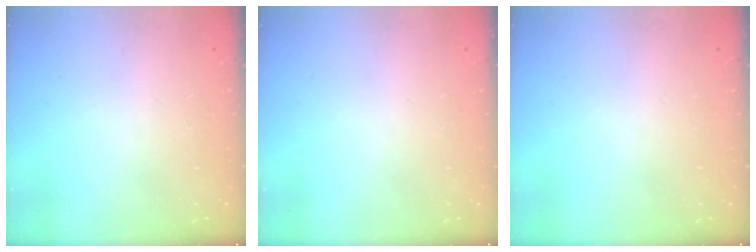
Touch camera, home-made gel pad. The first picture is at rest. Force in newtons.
{"total": 0.0}
{"total": 0.0}